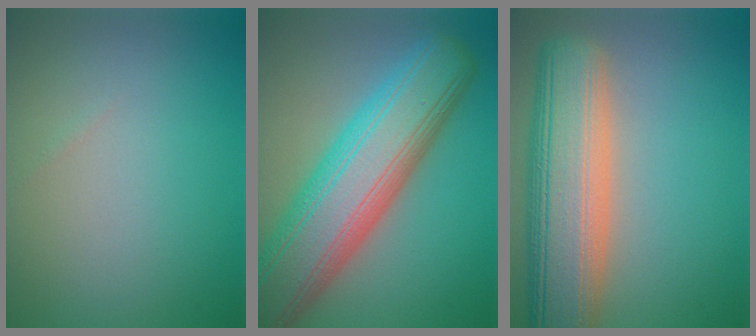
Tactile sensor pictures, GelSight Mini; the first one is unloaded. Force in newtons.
{"total": 12.1, "press": 12.1, "slide": 0.7}
{"total": 11.1, "press": 11.0, "slide": 1.1}